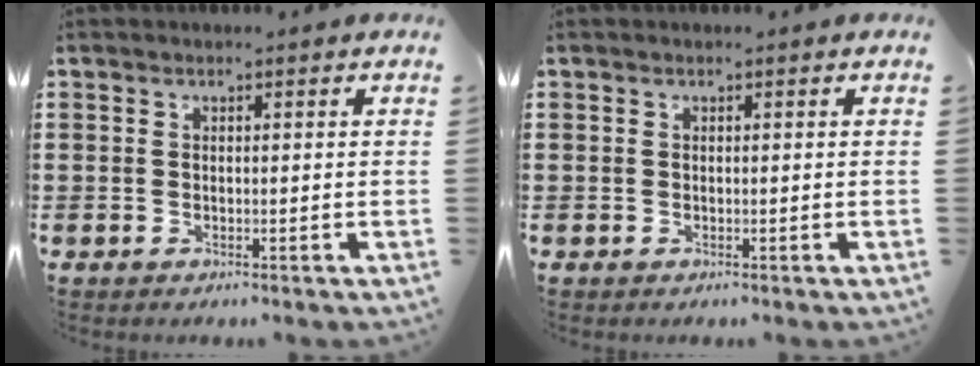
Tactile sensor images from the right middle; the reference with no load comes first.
{"total": 0.0}